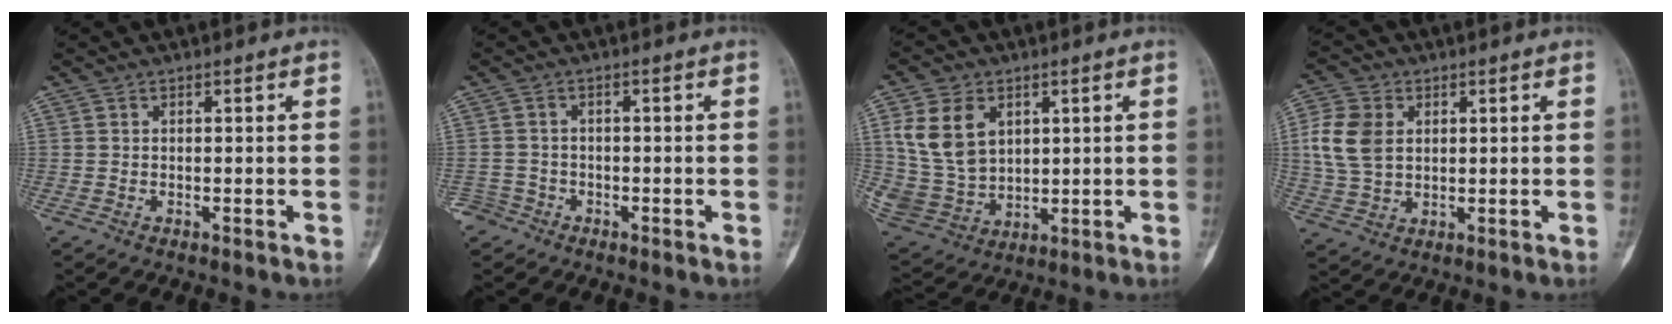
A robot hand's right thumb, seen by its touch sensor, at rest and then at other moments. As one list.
[{"total": 3.0, "force": [-1.8, 2.3, -0.2], "torque": [0.017, 0.015, -0.038]}, {"total": 13.3, "force": [4.3, 9.8, 7.9], "torque": [-0.129, -0.014, 0.101]}, {"total": 9.4, "force": [1.8, 6.8, 6.2], "torque": [-0.124, 0.003, 0.036]}]